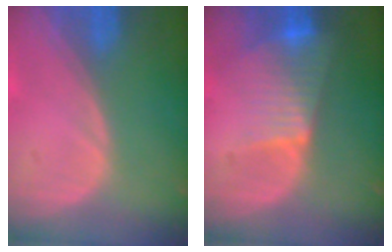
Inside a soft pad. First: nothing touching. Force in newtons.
{"total": 7.5, "press": 6.5, "slide": 3.7}